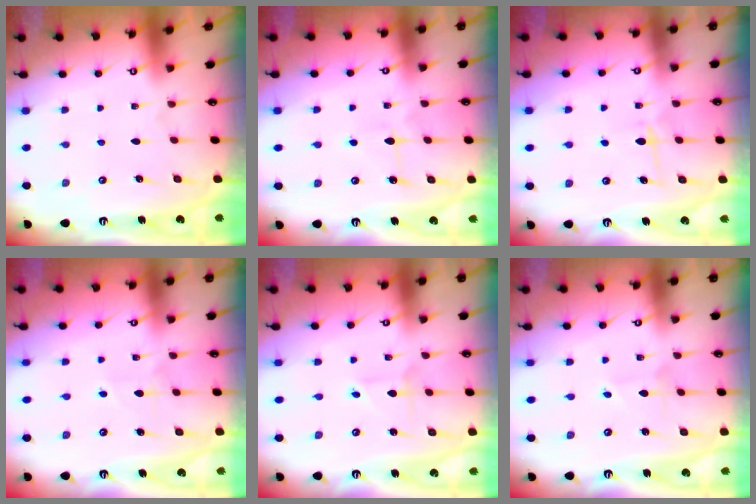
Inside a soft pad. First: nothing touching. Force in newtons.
{"total": 5.6, "press": 5.5, "slide": 0.8}
{"total": 5.6, "press": 5.5, "slide": 0.7}
{"total": 4.1, "press": 4.1, "slide": 0.2}
{"total": 2.0, "press": 2.0, "slide": 0.3}
{"total": 2.2, "press": 2.1, "slide": 0.3}